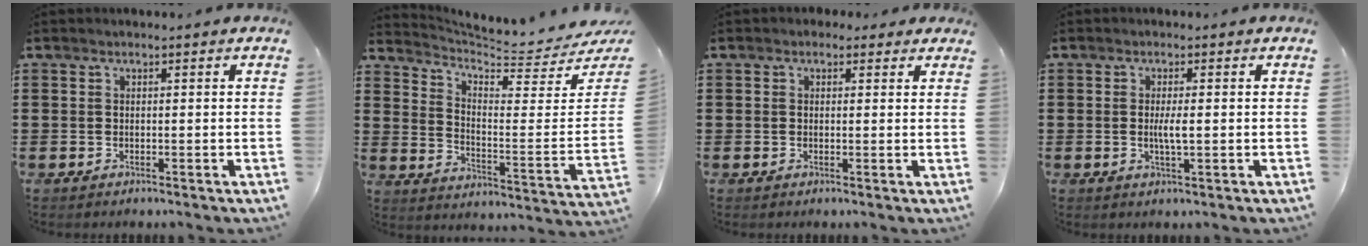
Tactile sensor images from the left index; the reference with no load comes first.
{"total": 5.1, "force": [4.6, 0.2, 2.1], "torque": [-0.059, -0.053, 0.074]}
{"total": 1.5, "force": [0.9, 1.0, 0.5], "torque": [-0.005, 0.006, 0.015]}
{"total": 2.6, "force": [-0.1, 0.4, 2.6], "torque": [-0.049, -0.004, -0.002]}